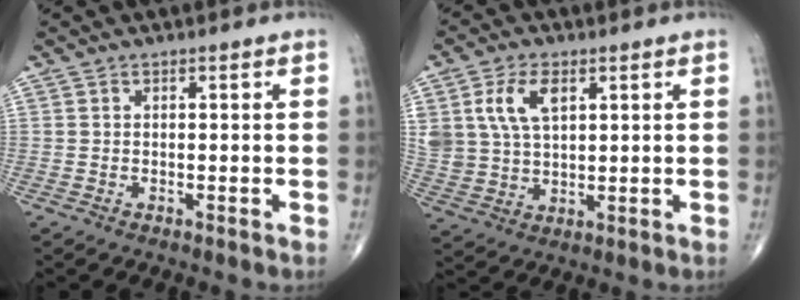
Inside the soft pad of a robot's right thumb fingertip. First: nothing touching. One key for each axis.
{"total": 9.6, "fx": 3.6, "fy": 5.7, "fz": 6.8, "tx": -0.129, "ty": -0.005, "tz": 0.076}